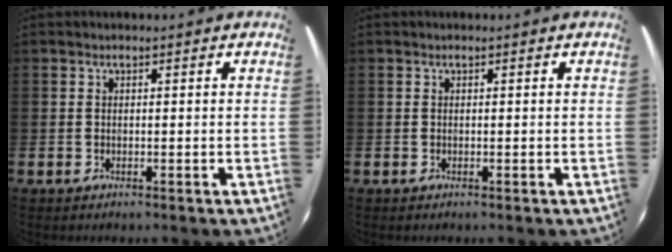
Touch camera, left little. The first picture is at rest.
{"total": 0.0}